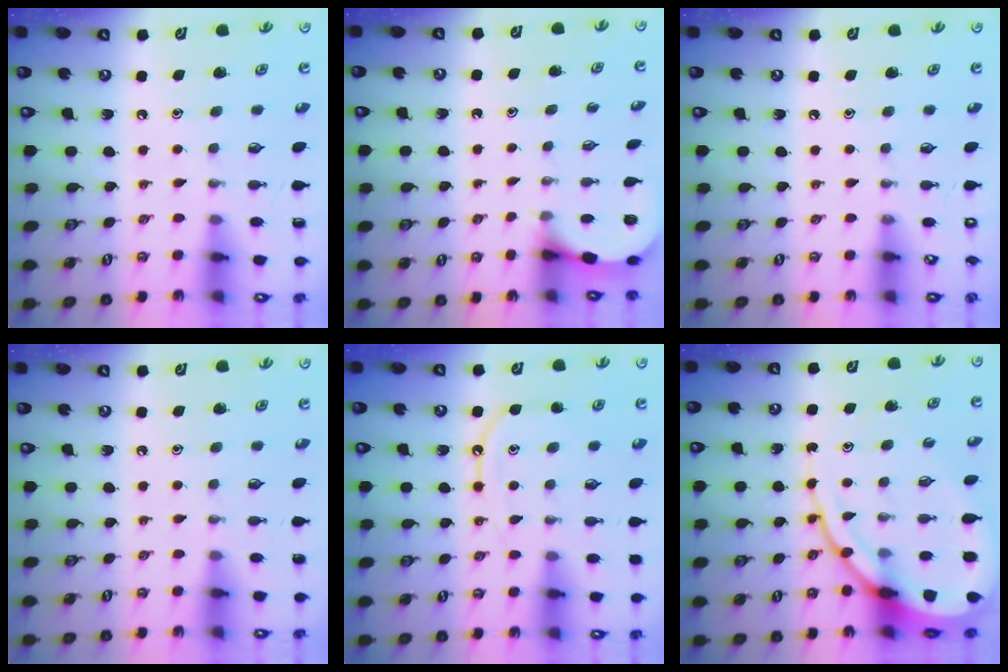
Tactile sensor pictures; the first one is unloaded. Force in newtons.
{"total": 2.6, "press": 2.6, "slide": 0.2}
{"total": 0.0}
{"total": 0.0}
{"total": 8.5, "press": 8.5, "slide": 0.9}
{"total": 13.9, "press": 13.8, "slide": 1.3}